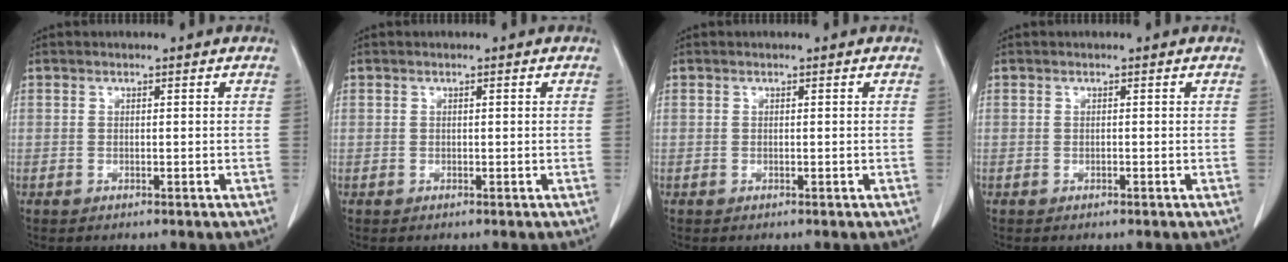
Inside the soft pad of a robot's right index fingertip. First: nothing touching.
{"total": 0.0}
{"total": 0.0}
{"total": 0.0}